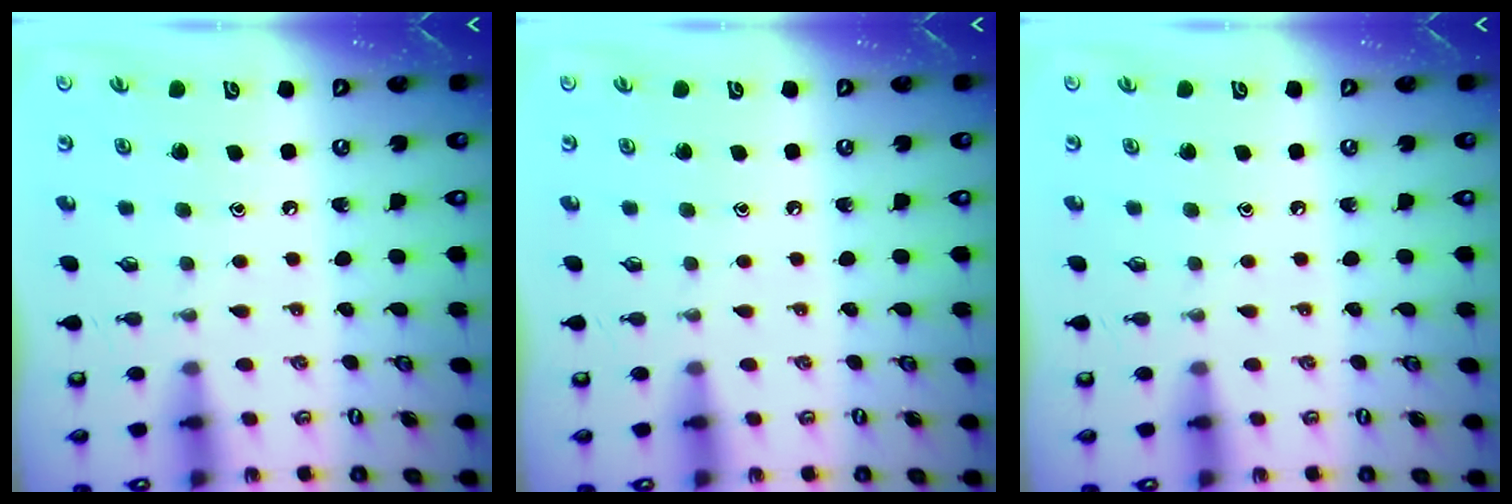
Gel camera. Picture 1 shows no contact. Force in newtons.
{"total": 0.0}
{"total": 0.0}